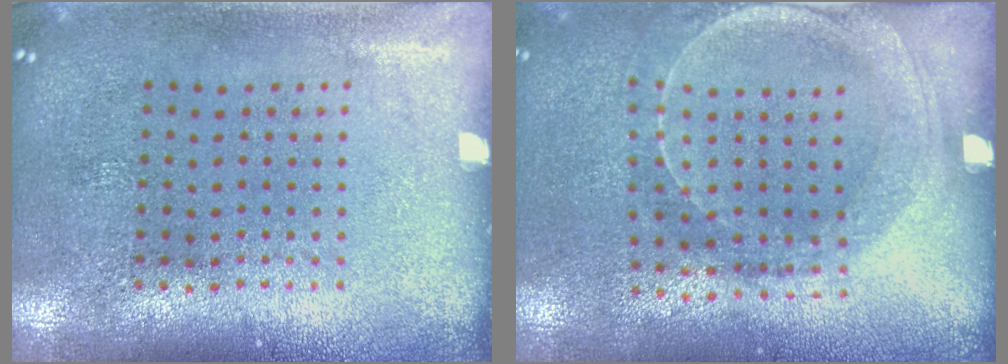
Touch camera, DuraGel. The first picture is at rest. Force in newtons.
{"total": 1.5, "press": 1.5, "slide": 0.3}